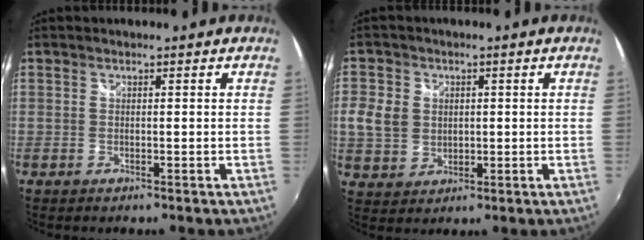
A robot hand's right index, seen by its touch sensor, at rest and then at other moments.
{"total": 7.6, "force": [0.4, 6.5, 3.8], "torque": [-0.091, 0.008, 0.010]}